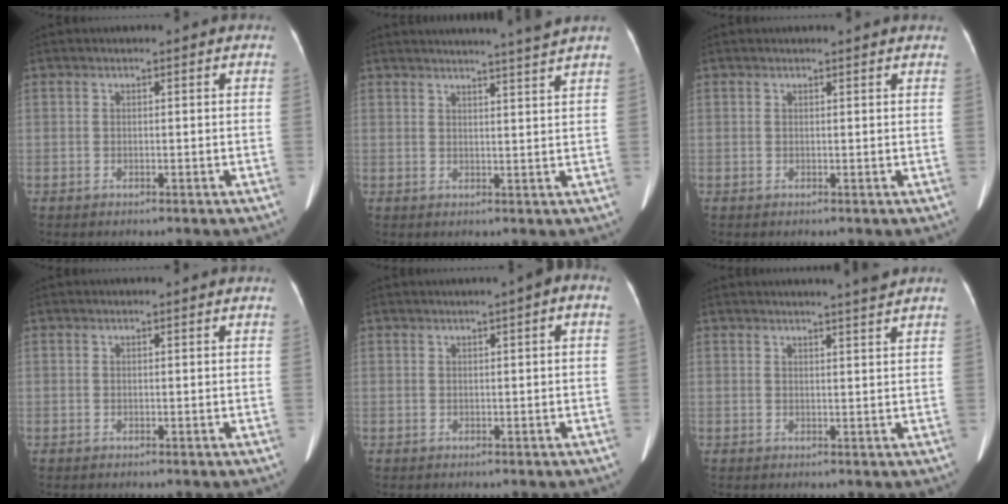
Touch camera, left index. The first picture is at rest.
{"total": 7.0, "force": [6.3, -2.0, 2.3], "torque": [-0.032, -0.015, 0.074]}
{"total": 1.8, "force": [1.8, -0.1, 0.4], "torque": [-0.012, 0.005, 0.015]}
{"total": 0.0}
{"total": 2.4, "force": [0.6, 0.2, 2.3], "torque": [-0.030, 0.010, 0.006]}
{"total": 3.6, "force": [3.2, -1.0, 1.4], "torque": [-0.021, -0.005, 0.039]}